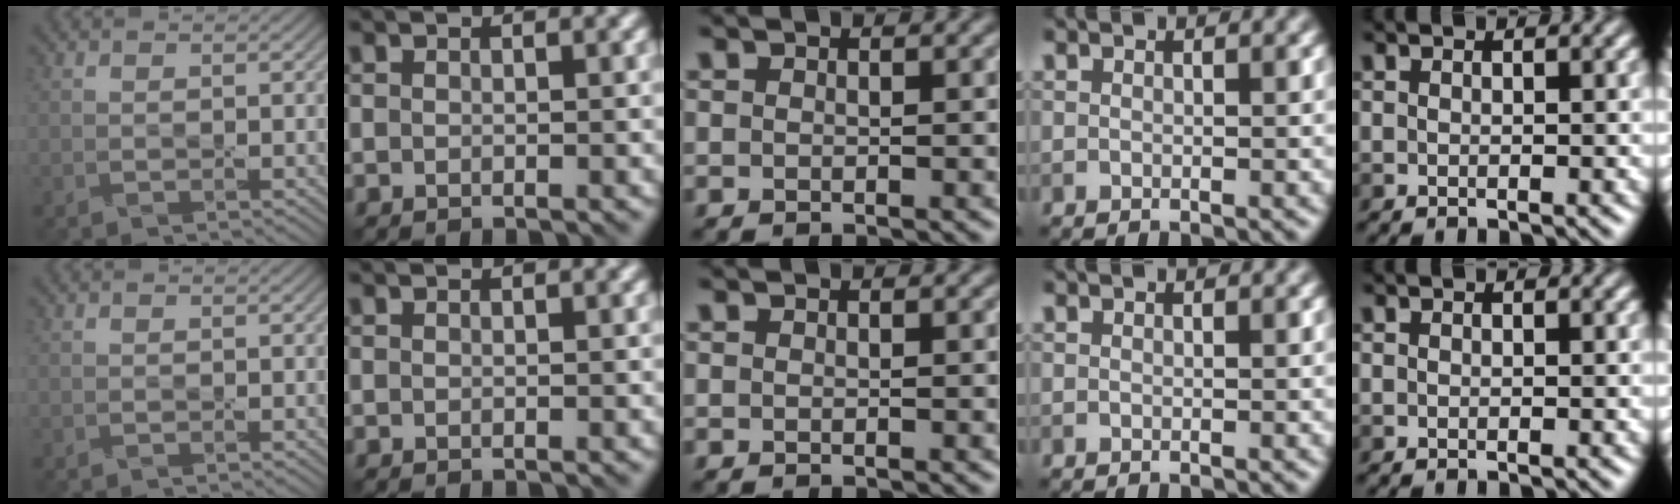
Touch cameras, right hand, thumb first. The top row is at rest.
{}